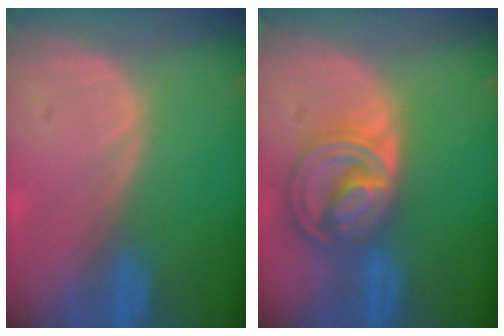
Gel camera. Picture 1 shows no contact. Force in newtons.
{"total": 8.5, "press": 7.3, "slide": 4.4}